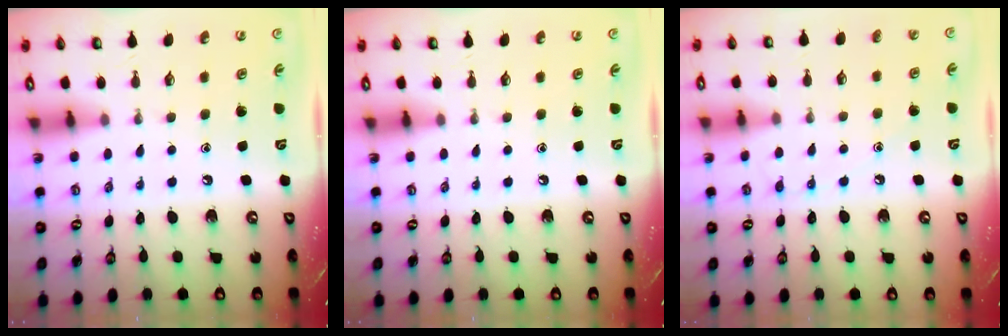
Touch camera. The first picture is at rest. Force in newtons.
{"total": 0.0}
{"total": 6.7, "press": 6.5, "slide": 1.3}